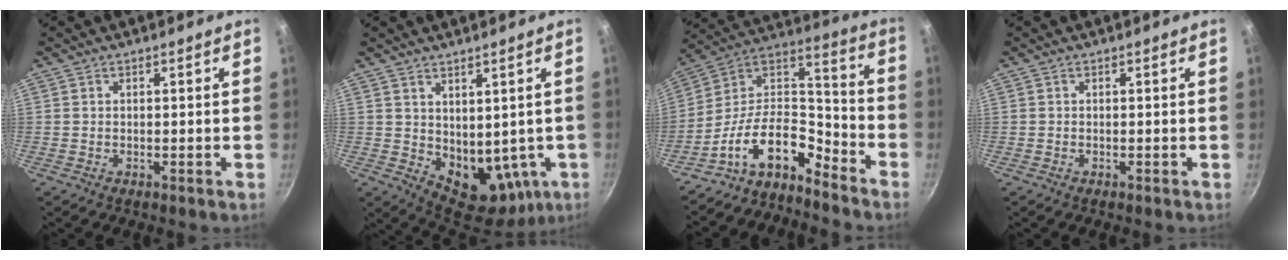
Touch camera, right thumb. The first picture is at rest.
{"total": 12.4, "force": [1.6, 8.4, 8.9], "torque": [-0.109, -0.023, 0.058]}
{"total": 14.0, "force": [-10.1, 6.0, 7.7], "torque": [-0.119, 0.107, -0.203]}
{"total": 0.0}